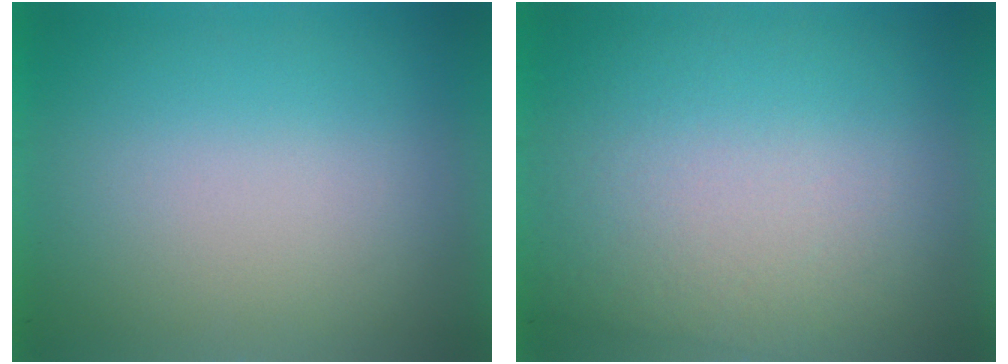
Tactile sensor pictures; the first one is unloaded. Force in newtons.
{"total": 3.2}